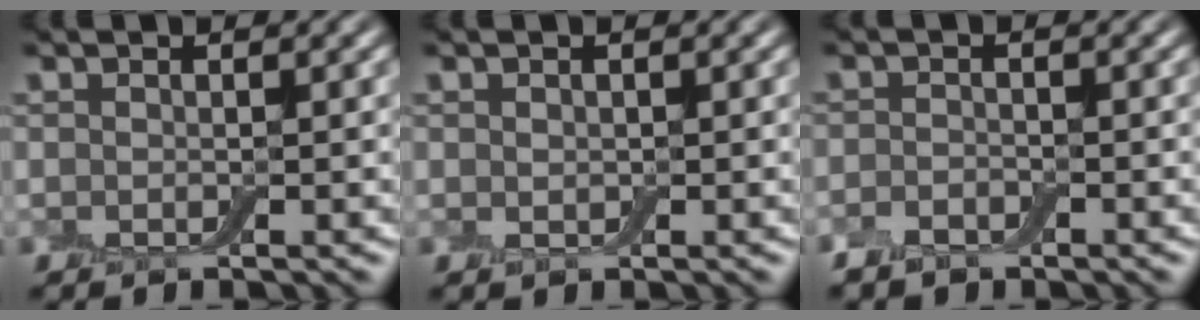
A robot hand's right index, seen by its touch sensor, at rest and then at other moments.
{"total": 0.7, "force": [0.1, 0.7, 0.3], "torque": [-0.004, 0.002, 0.000]}
{"total": 1.7, "force": [-1.3, 0.9, 0.7], "torque": [-0.014, 0.001, -0.031]}